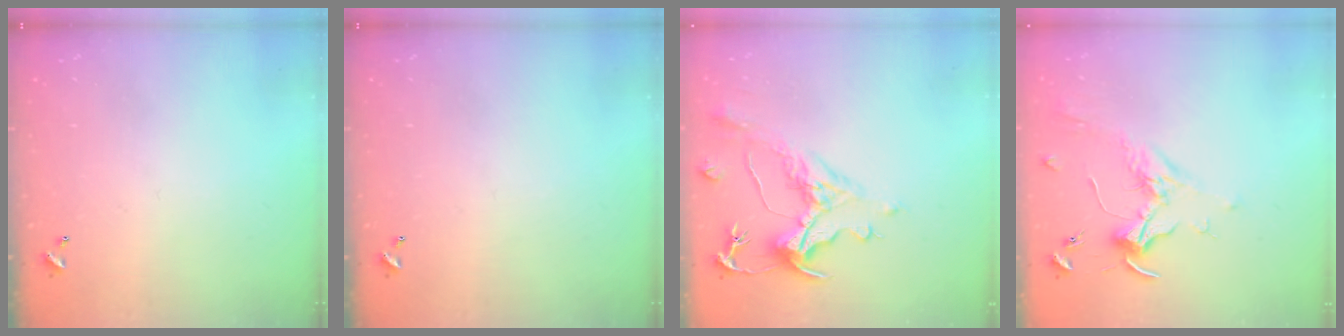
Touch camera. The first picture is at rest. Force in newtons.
{"total": 0.0}
{"total": 1.4, "press": 0.2, "slide": 1.4}
{"total": 1.9, "press": 1.7, "slide": 0.8}